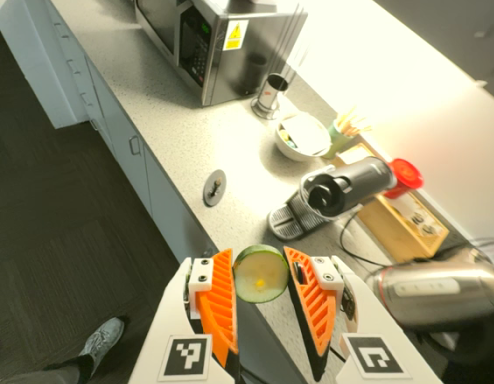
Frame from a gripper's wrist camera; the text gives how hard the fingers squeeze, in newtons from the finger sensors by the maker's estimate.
{"total": 11.0, "left": 11.3, "right": 10.6}